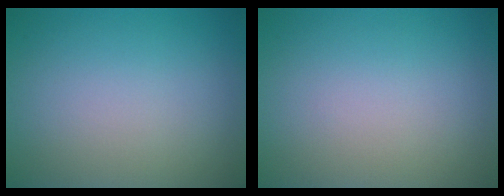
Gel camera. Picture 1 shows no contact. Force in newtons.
{"total": 0.0}